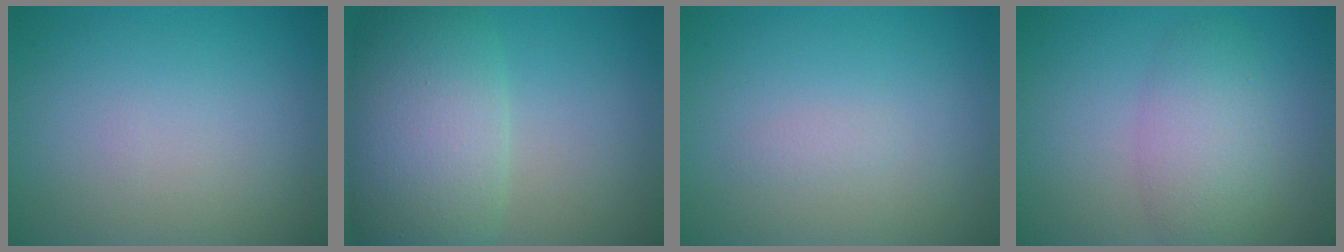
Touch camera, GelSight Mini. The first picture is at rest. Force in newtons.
{"total": 8.0, "press": 8.0, "slide": 0.7}
{"total": 0.6, "press": 0.6, "slide": 0.0}
{"total": 3.8, "press": 3.8, "slide": 0.2}